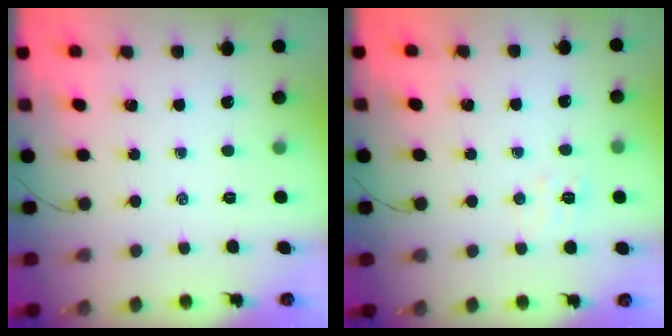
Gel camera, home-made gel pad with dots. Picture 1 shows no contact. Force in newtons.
{"total": 4.6, "press": 4.5, "slide": 1.0}